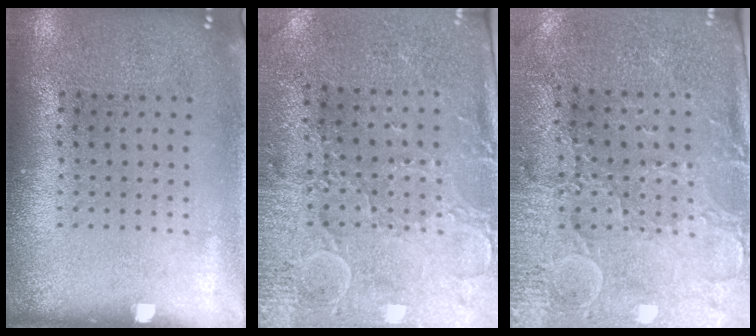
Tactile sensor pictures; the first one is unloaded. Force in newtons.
{"total": 3.0, "press": 2.6, "slide": 1.5}
{"total": 3.1, "press": 2.9, "slide": 1.2}